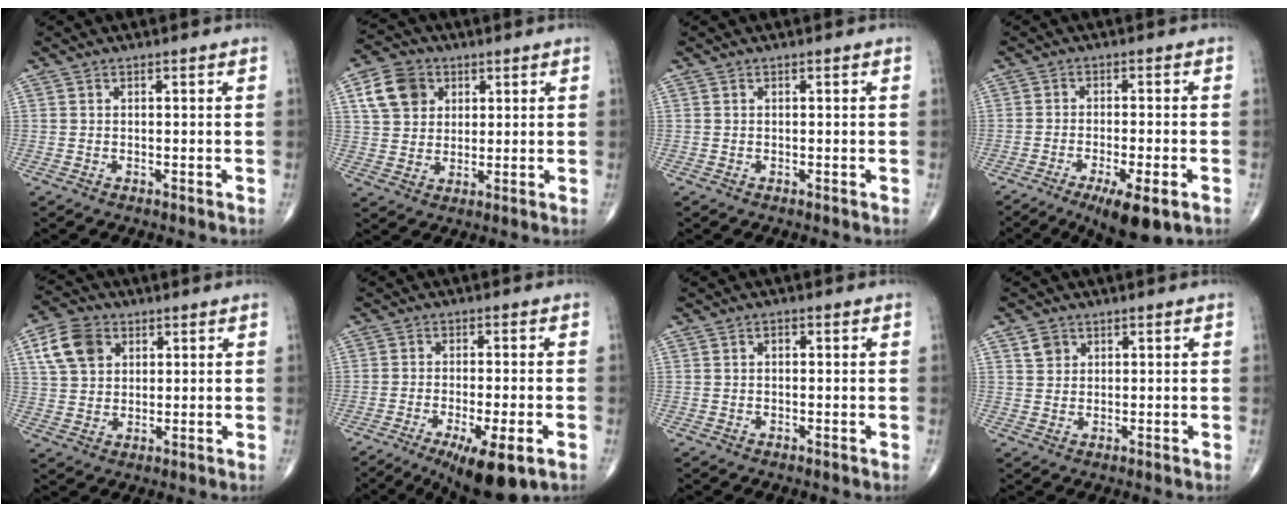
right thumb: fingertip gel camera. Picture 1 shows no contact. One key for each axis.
{"total": 9.0, "fx": 3.3, "fy": 7.2, "fz": 4.2, "tx": -0.056, "ty": -0.002, "tz": 0.061}
{"total": 0.0}
{"total": 9.3, "fx": -5.1, "fy": 2.2, "fz": 7.5, "tx": -0.119, "ty": -0.004, "tz": -0.077}
{"total": 9.1, "fx": 3.5, "fy": 6.7, "fz": 5.0, "tx": -0.080, "ty": -0.001, "tz": 0.064}
{"total": 11.4, "fx": -6.0, "fy": 2.9, "fz": 9.2, "tx": -0.145, "ty": -0.006, "tz": -0.091}
{"total": 1.0, "fx": 0.2, "fy": 0.7, "fz": 0.7, "tx": -0.009, "ty": 0.003, "tz": 0.000}
{"total": 2.7, "fx": 1.4, "fy": 2.1, "fz": 0.8, "tx": -0.004, "ty": -0.005, "tz": 0.024}